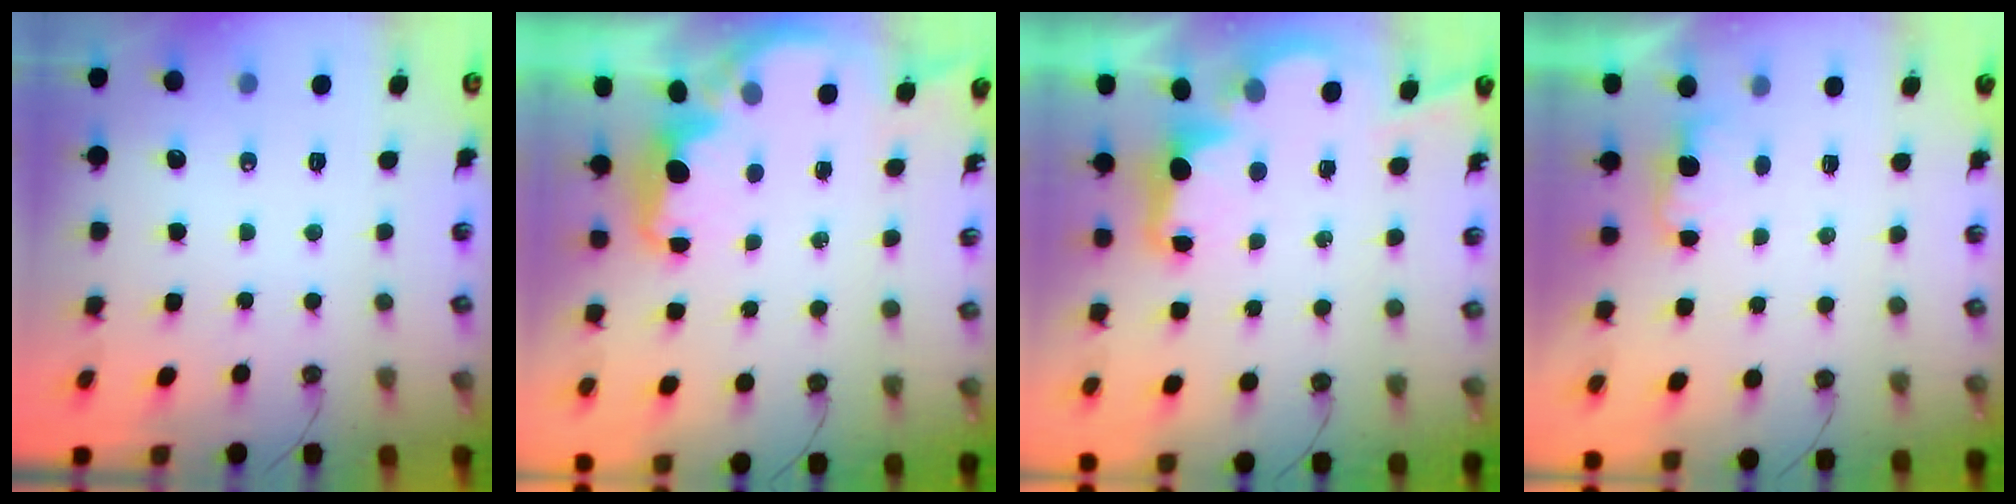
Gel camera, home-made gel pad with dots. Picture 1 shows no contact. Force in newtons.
{"total": 2.1, "press": 2.0, "slide": 0.8}
{"total": 2.5, "press": 2.4, "slide": 0.8}
{"total": 1.5, "press": 1.3, "slide": 0.8}